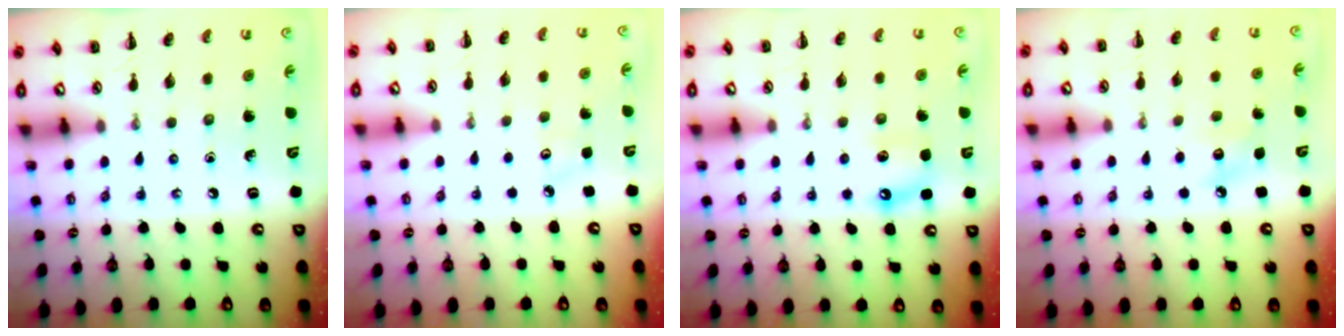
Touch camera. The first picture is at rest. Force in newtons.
{"total": 2.8, "press": 2.7, "slide": 0.8}
{"total": 5.1, "press": 4.9, "slide": 1.4}
{"total": 7.6, "press": 7.4, "slide": 1.5}